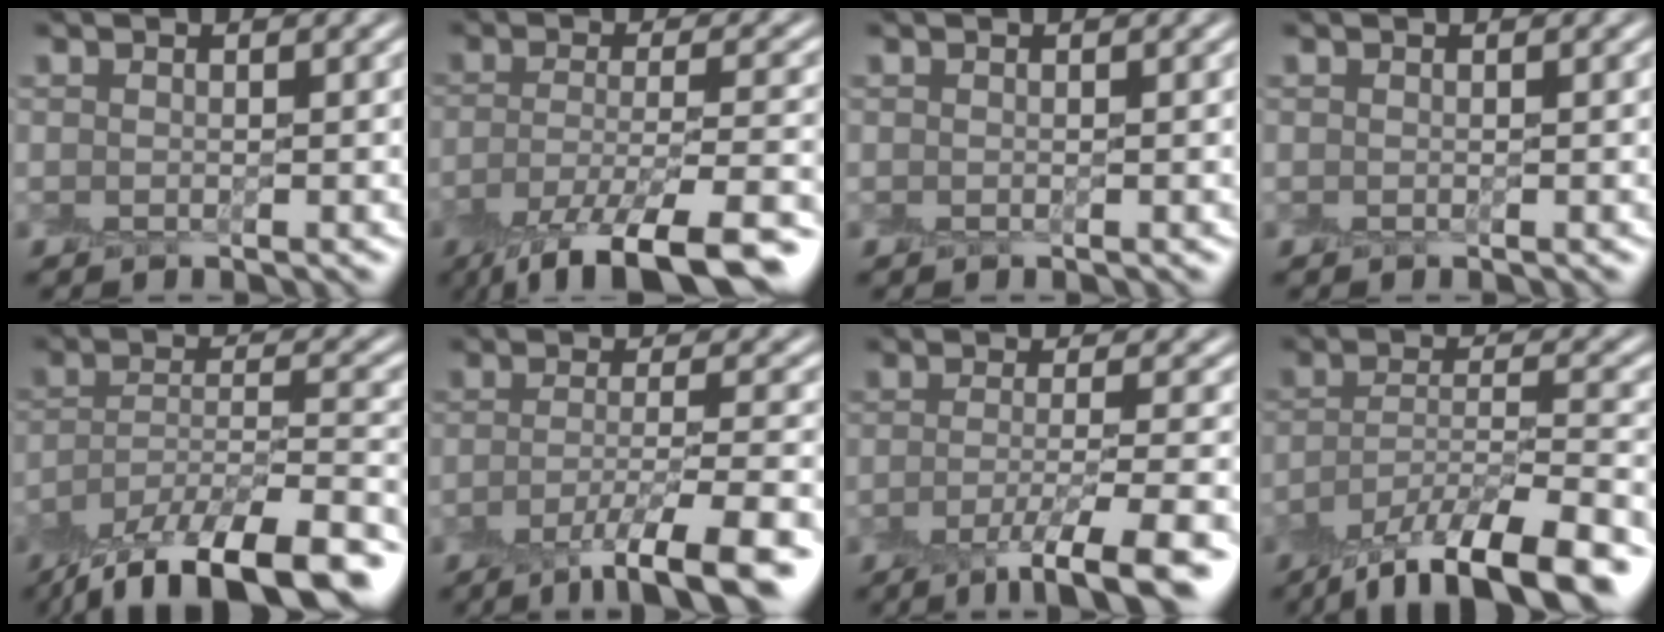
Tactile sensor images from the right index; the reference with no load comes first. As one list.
[{"total": 10.6, "force": [-6.7, 3.0, 7.7], "torque": [-0.127, -0.014, -0.110]}, {"total": 0.0}, {"total": 0.0}, {"total": 13.3, "force": [-10.2, 4.2, 7.5], "torque": [-0.139, -0.010, -0.159]}, {"total": 8.0, "force": [-4.3, 1.7, 6.5], "torque": [-0.089, -0.003, -0.074]}, {"total": 6.9, "force": [-3.6, 1.3, 5.8], "torque": [-0.079, -0.002, -0.063]}, {"total": 11.5, "force": [-8.2, 3.4, 7.4], "torque": [-0.126, -0.005, -0.135]}]